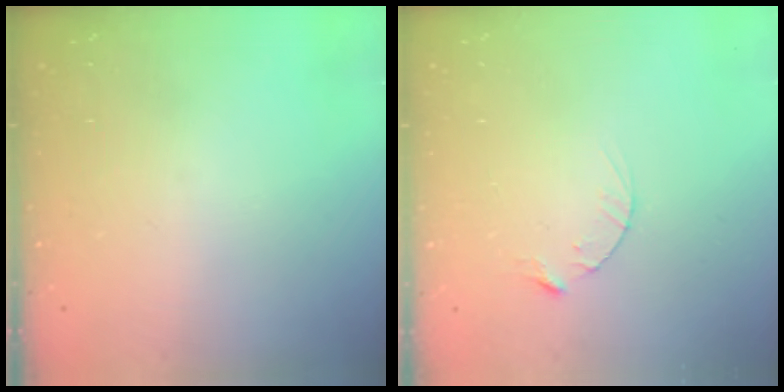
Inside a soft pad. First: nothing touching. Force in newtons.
{"total": 2.8, "press": 2.8, "slide": 0.4}